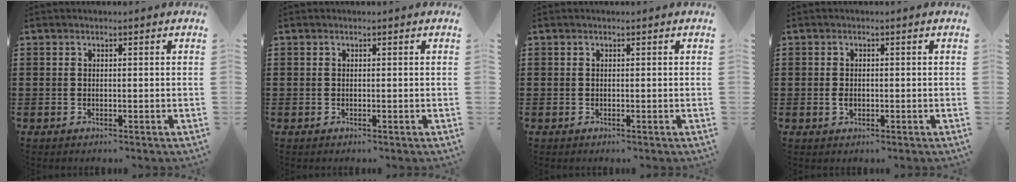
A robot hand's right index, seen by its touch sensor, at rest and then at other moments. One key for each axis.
{"total": 0.0}
{"total": 0.0}
{"total": 1.3, "fx": -0.2, "fy": 0.9, "fz": 0.9, "tx": -0.020, "ty": 0.004, "tz": -0.005}